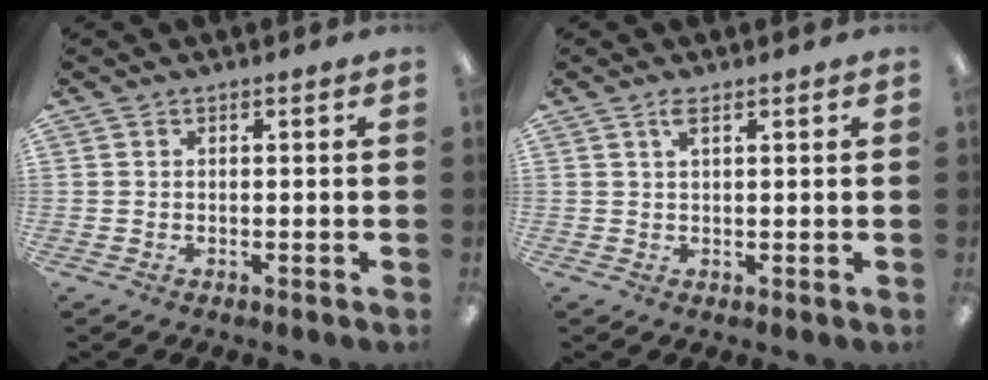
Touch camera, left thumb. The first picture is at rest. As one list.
[{"total": 2.3, "force": [1.5, 0.6, 1.6], "torque": [-0.038, 0.003, 0.027]}]